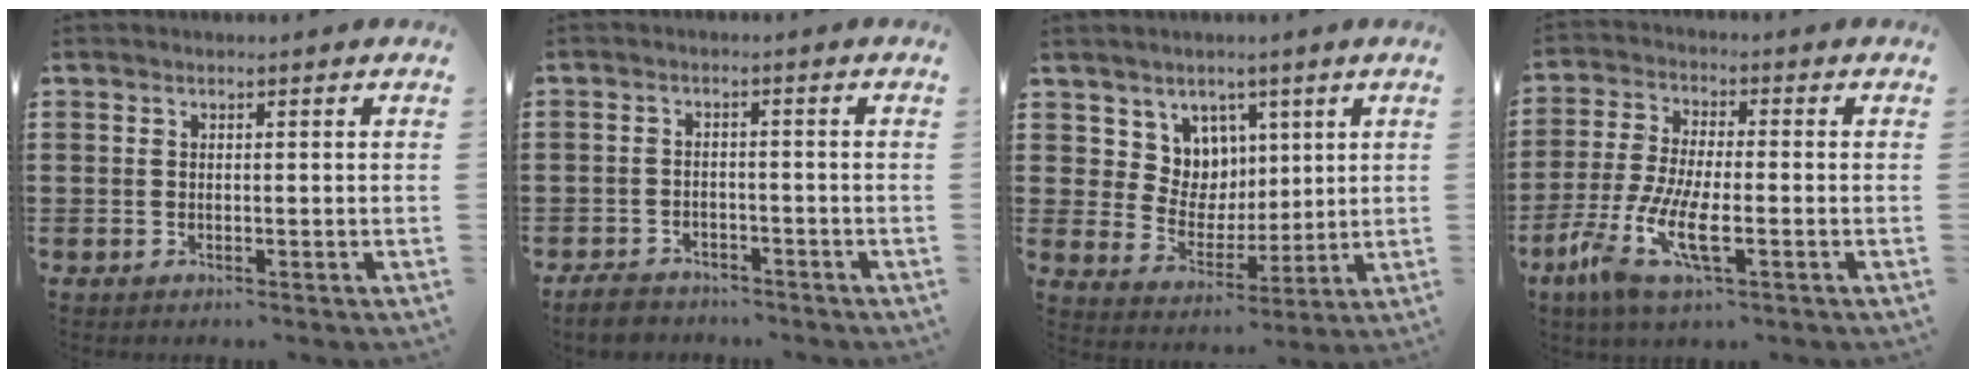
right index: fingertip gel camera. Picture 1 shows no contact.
{"total": 3.1, "force": [-2.9, 0.8, 0.4], "torque": [-0.018, 0.003, -0.062]}
{"total": 7.1, "force": [3.9, 5.9, 0.3], "torque": [-0.042, -0.019, 0.075]}
{"total": 9.2, "force": [-4.1, 2.4, 7.9], "torque": [-0.191, -0.019, -0.082]}